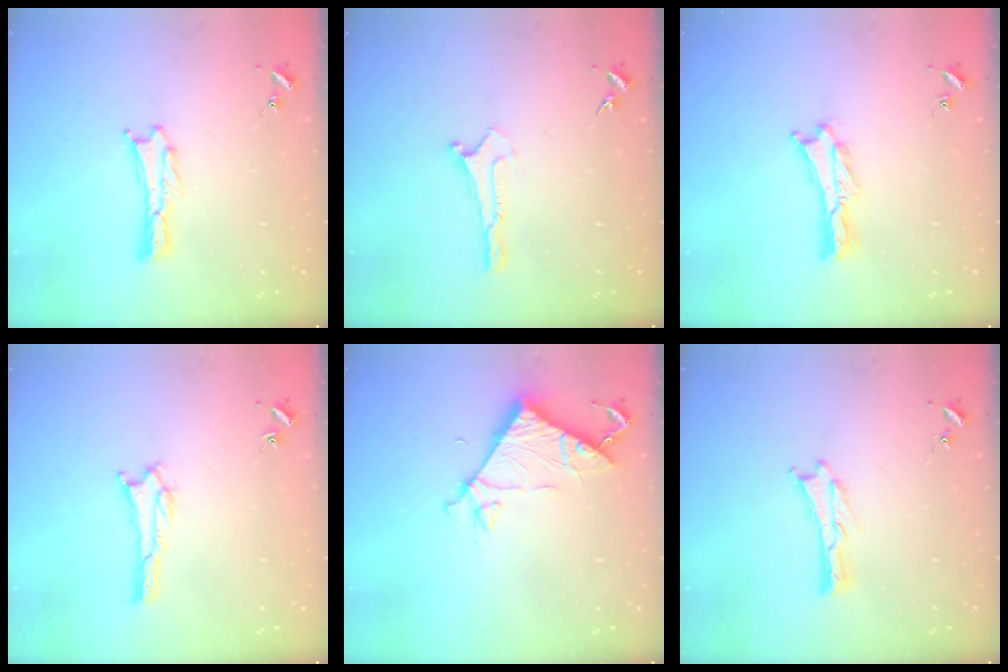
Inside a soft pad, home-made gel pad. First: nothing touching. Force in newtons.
{"total": 0.0}
{"total": 0.7, "press": 0.6, "slide": 0.2}
{"total": 1.1, "press": 1.0, "slide": 0.1}
{"total": 7.5, "press": 7.5, "slide": 0.5}
{"total": 0.0}